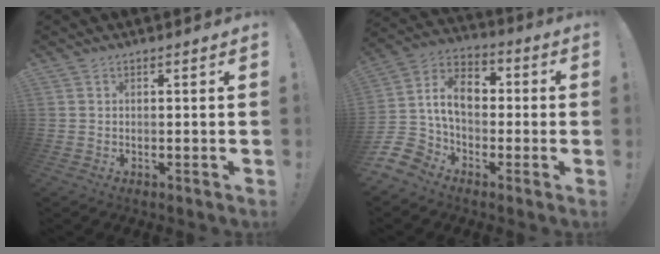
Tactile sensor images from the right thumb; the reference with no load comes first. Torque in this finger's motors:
{"motor_torque": [1.86, 1.45, 1.15, -0.74, 0.09]}